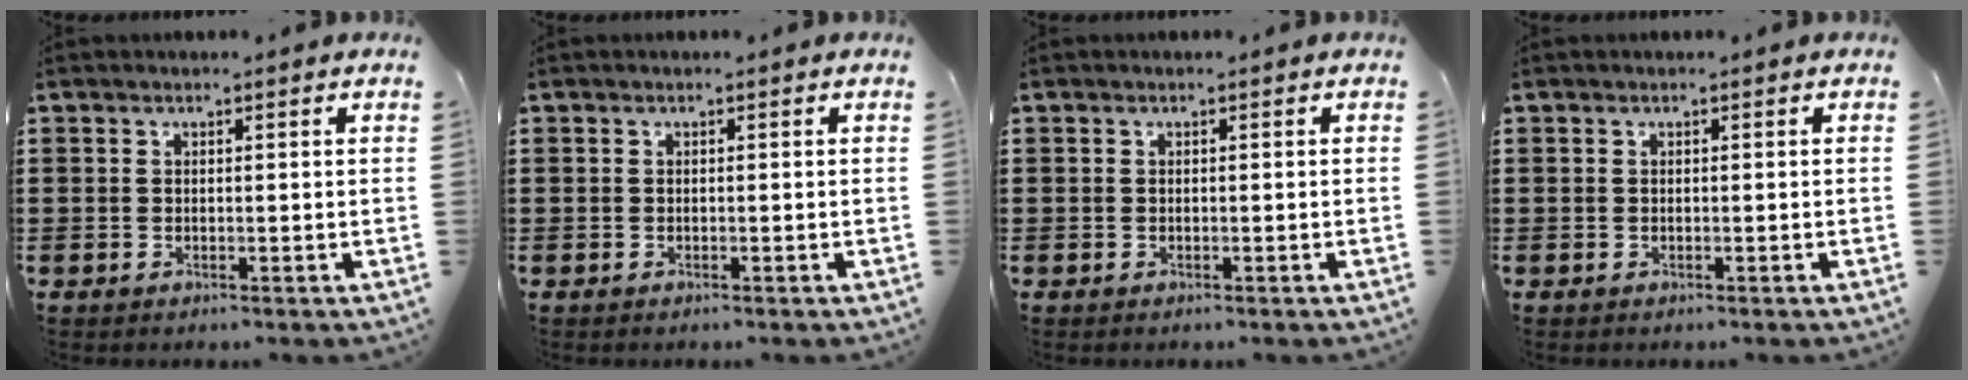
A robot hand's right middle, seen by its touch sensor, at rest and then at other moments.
{"total": 0.0}
{"total": 0.0}
{"total": 0.0}